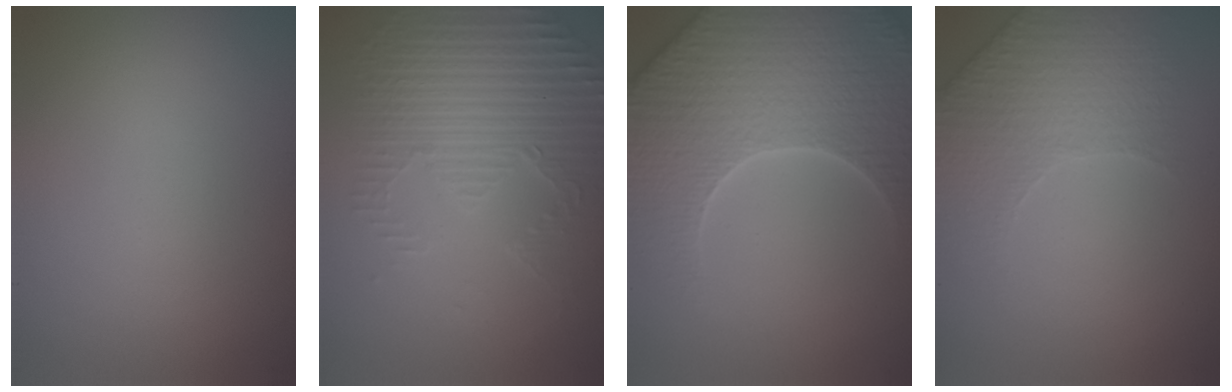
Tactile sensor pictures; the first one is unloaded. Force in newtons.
{"total": 5.4, "press": 3.6, "slide": 4.1}
{"total": 7.7, "press": 7.4, "slide": 2.2}
{"total": 2.2, "press": 2.0, "slide": 1.0}